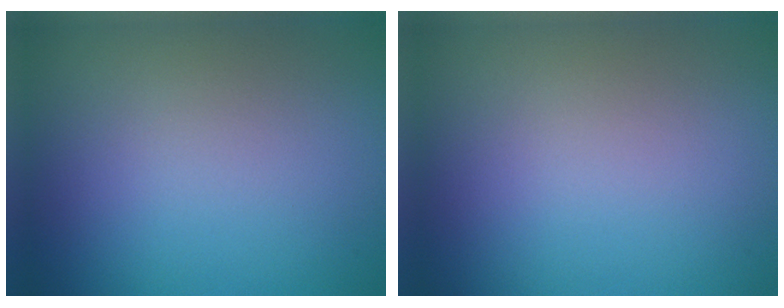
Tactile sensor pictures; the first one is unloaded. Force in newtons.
{"total": 0.0}